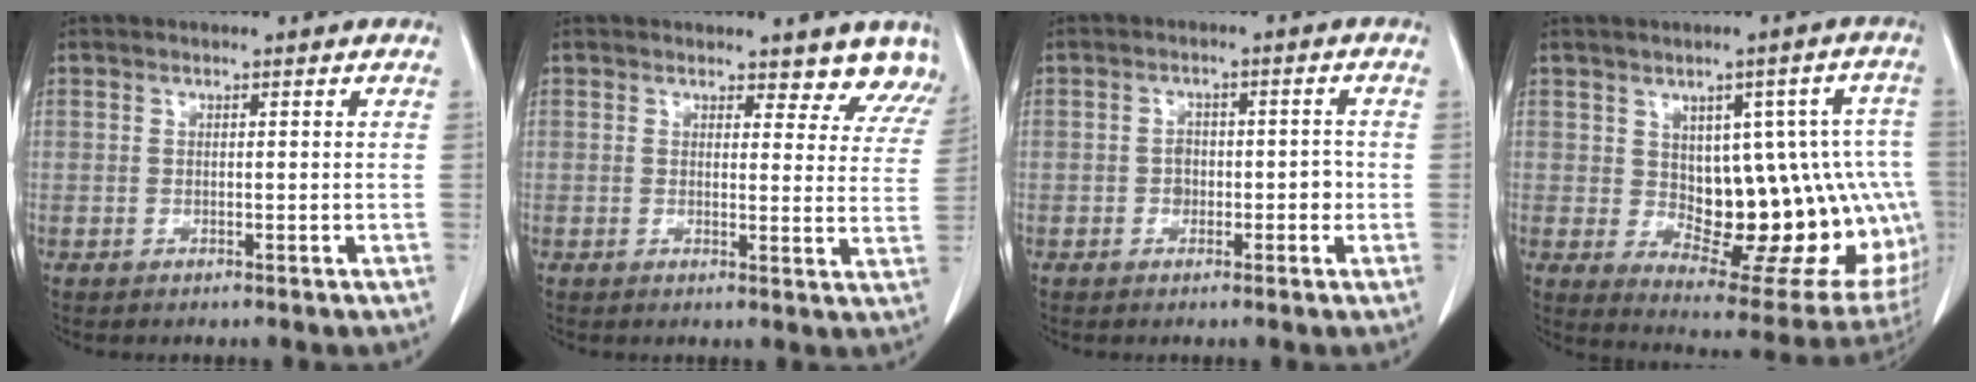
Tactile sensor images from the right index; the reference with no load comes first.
{"total": 7.4, "force": [6.7, 2.9, 0.9], "torque": [0.033, -0.024, 0.044]}
{"total": 3.0, "force": [-0.7, 2.1, 1.9], "torque": [-0.020, 0.014, -0.008]}
{"total": 19.7, "force": [-0.7, 8.0, 18.0], "torque": [-0.155, 0.026, 0.020]}